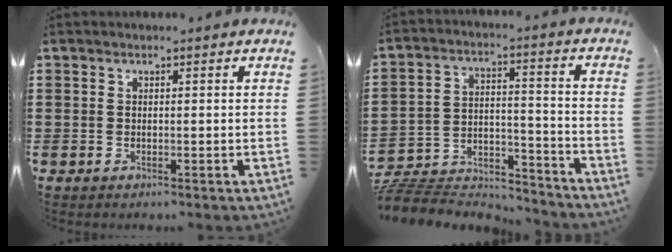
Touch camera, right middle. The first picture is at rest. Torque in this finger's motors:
{"motor_torque": [0.97, -0.94, 0.19, 0.17]}